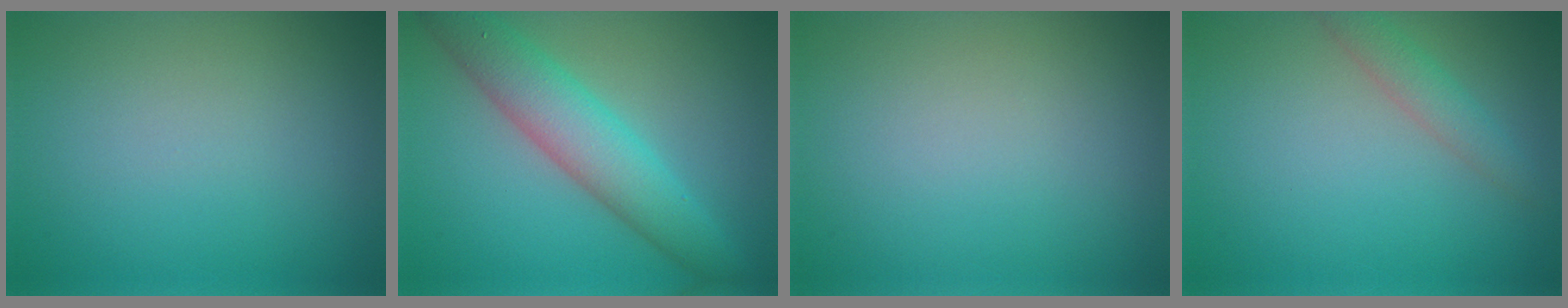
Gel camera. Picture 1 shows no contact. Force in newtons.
{"total": 6.0, "press": 6.0, "slide": 0.1}
{"total": 0.0}
{"total": 2.1, "press": 2.1, "slide": 0.1}